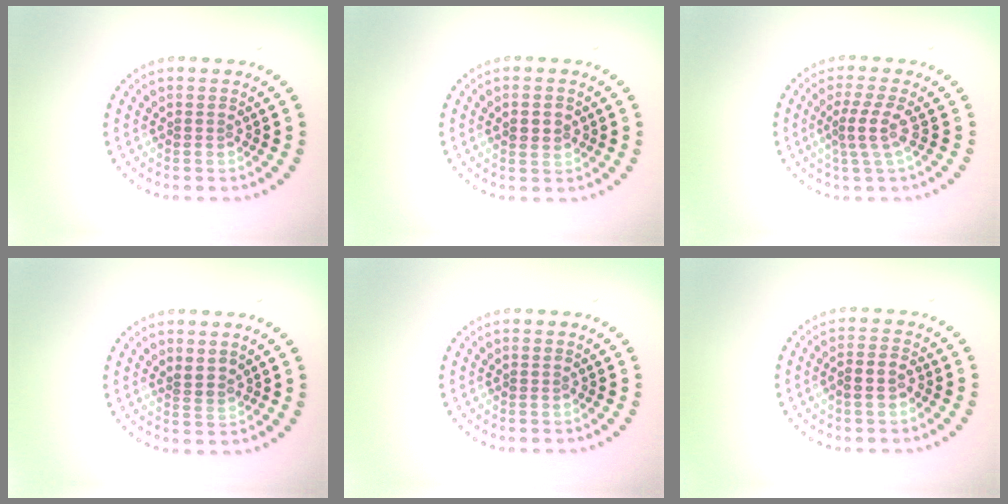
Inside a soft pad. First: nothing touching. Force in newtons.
{"total": 1.6, "press": 1.6, "slide": 0.3}
{"total": 2.6, "press": 1.8, "slide": 1.9}
{"total": 1.1, "press": 0.8, "slide": 0.7}
{"total": 0.0}
{"total": 2.0, "press": 1.9, "slide": 0.7}